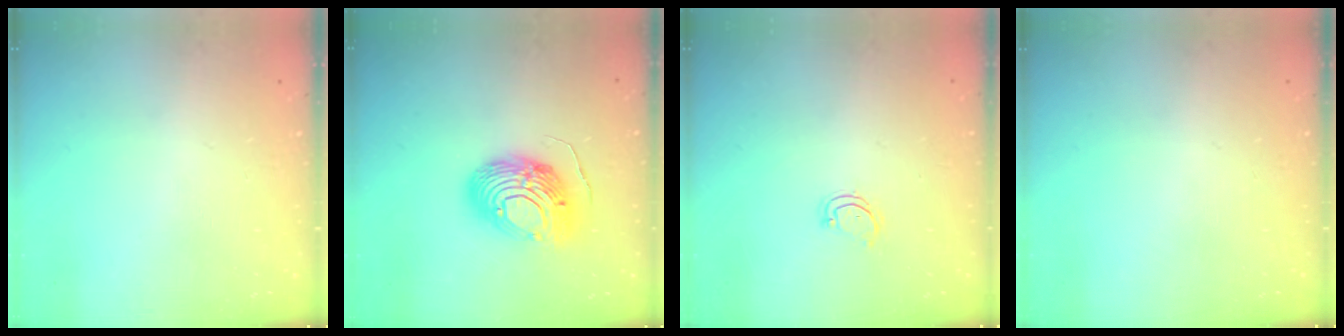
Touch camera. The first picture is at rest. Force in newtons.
{"total": 13.7, "press": 13.7, "slide": 1.2}
{"total": 2.8, "press": 2.8, "slide": 0.3}
{"total": 0.0}